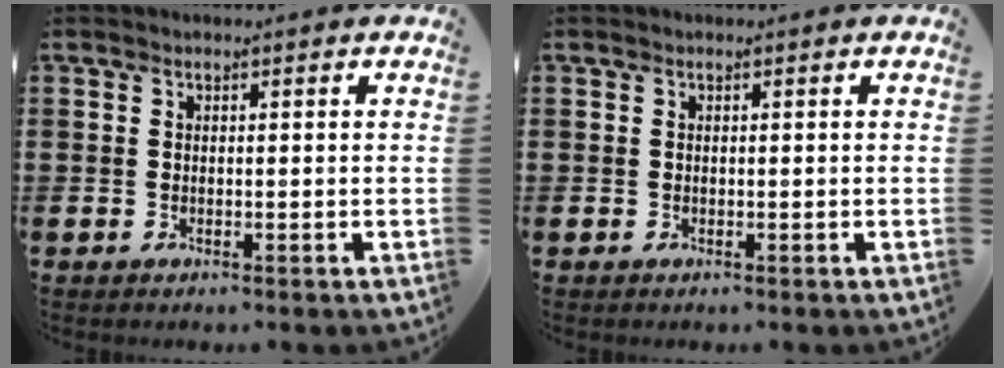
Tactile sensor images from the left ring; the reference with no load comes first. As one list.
[{"total": 0.0}]